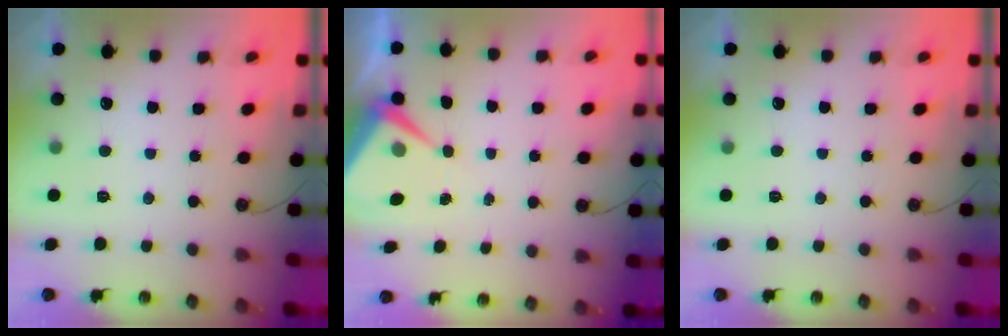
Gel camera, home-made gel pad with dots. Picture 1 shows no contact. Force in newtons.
{"total": 6.3, "press": 6.3, "slide": 0.8}
{"total": 0.0}